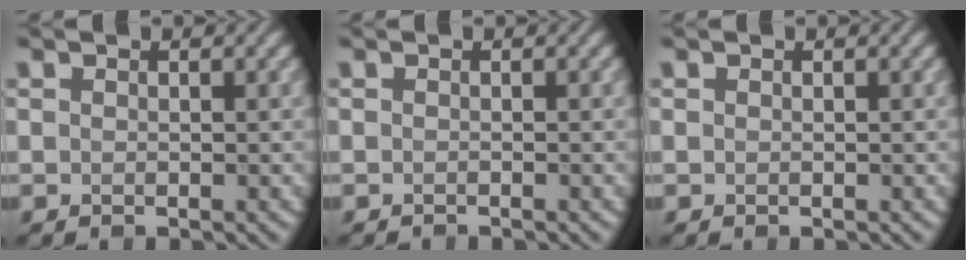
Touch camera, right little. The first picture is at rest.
{"total": 0.7, "force": [-0.7, 0.1, 0.2], "torque": [0.000, -0.004, -0.013]}
{"total": 0.0}